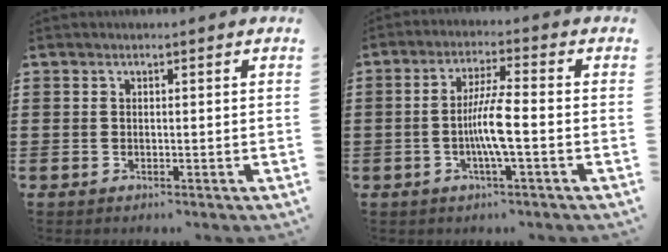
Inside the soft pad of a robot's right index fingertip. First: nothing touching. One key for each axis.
{"total": 6.3, "fx": -1.4, "fy": 0.6, "fz": 6.1, "tx": -0.114, "ty": -0.004, "tz": -0.030}